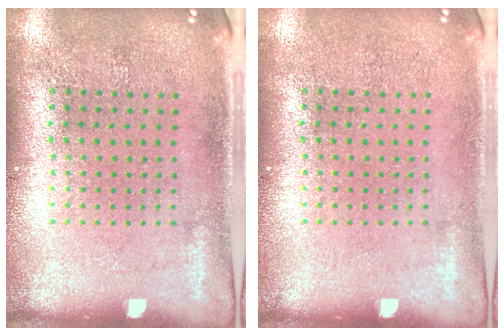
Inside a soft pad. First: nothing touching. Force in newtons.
{"total": 0.0}